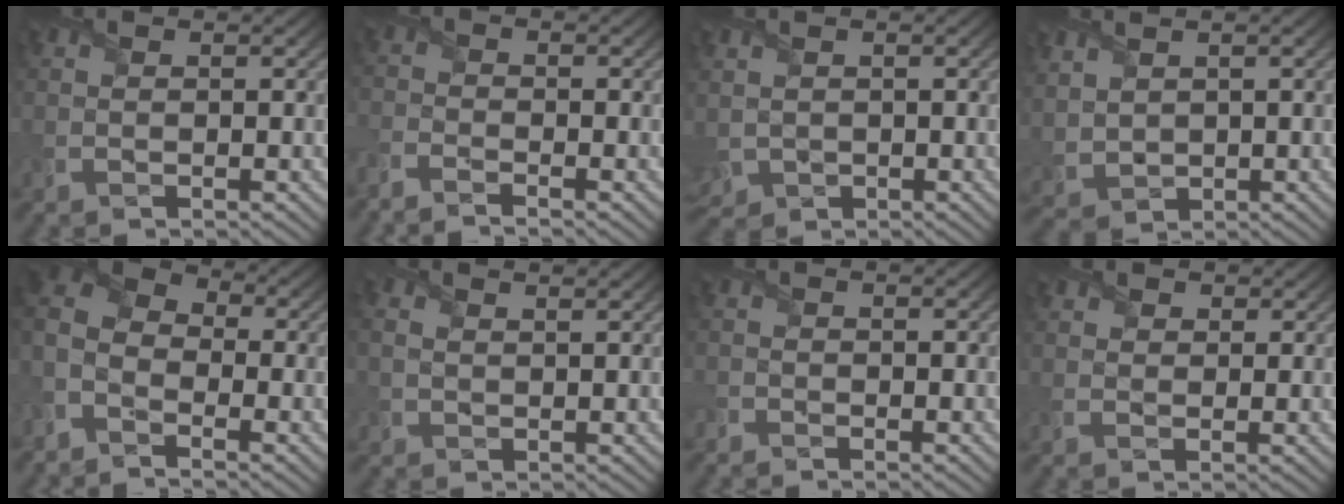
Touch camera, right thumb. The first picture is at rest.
{"total": 3.0, "force": [-2.7, 0.5, 1.2], "torque": [-0.031, -0.007, -0.067]}
{"total": 3.4, "force": [0.1, 3.0, 1.7], "torque": [-0.071, -0.013, 0.002]}
{"total": 3.8, "force": [2.0, 2.6, 2.0], "torque": [-0.084, -0.003, 0.047]}
{"total": 7.9, "force": [-3.3, 5.2, 4.9], "torque": [-0.132, -0.004, -0.074]}
{"total": 2.3, "force": [1.0, 1.3, 1.6], "torque": [-0.045, 0.000, 0.022]}
{"total": 1.4, "force": [-1.2, 0.6, 0.2], "torque": [-0.007, -0.005, -0.028]}
{"total": 2.2, "force": [1.4, 1.6, 0.6], "torque": [-0.017, -0.002, 0.021]}